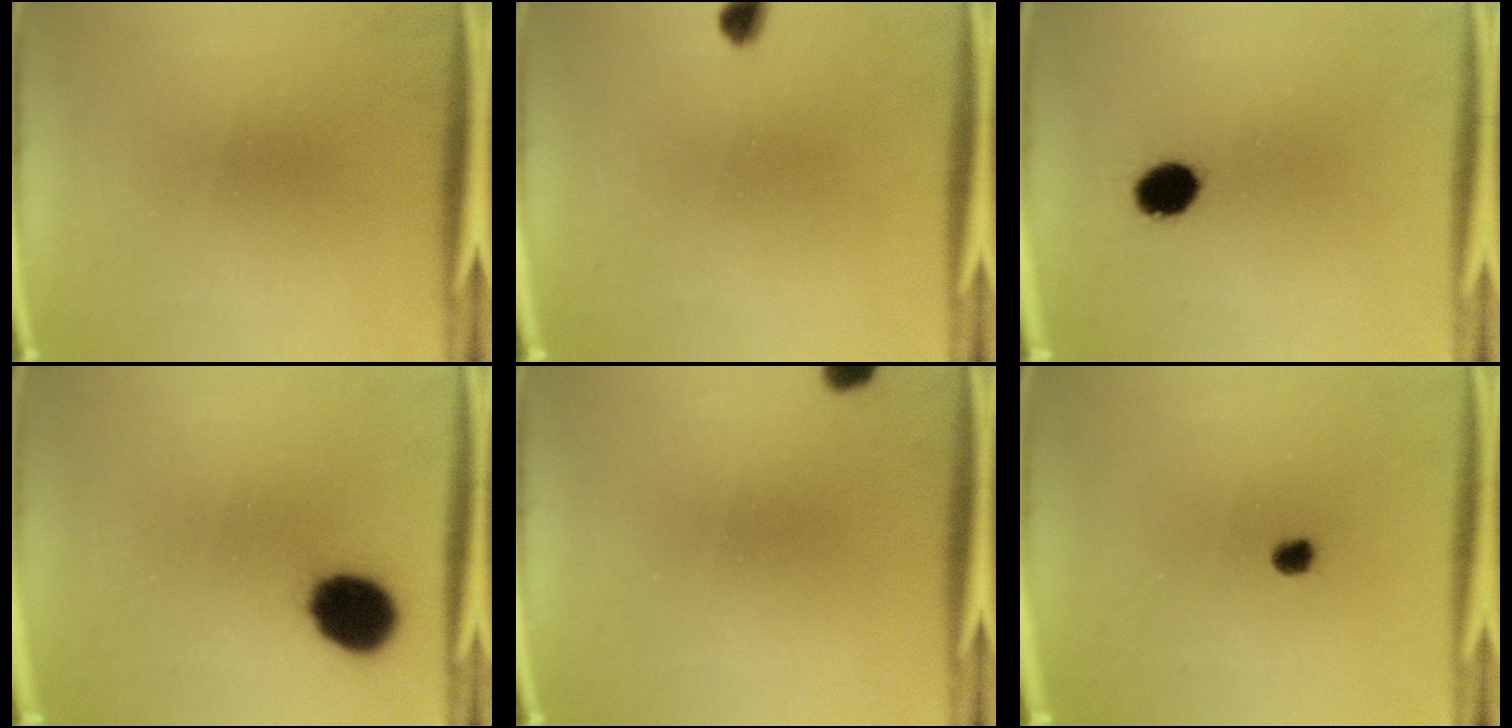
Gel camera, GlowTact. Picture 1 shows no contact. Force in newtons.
{"total": 2.4}
{"total": 6.0}
{"total": 11.1}
{"total": 2.7}
{"total": 1.9}